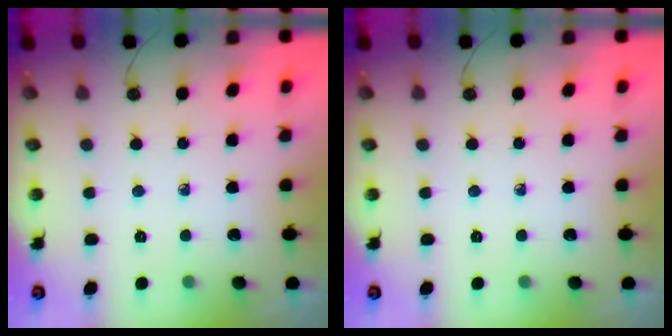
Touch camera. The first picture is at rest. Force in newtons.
{"total": 0.0}